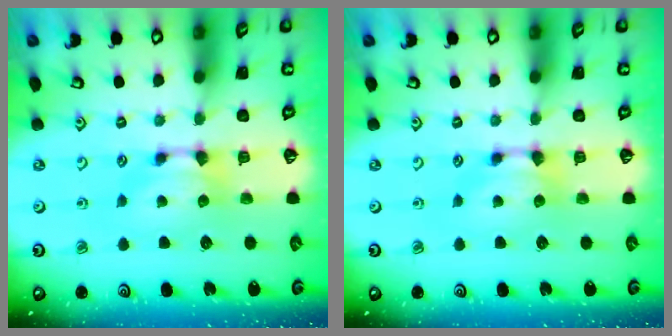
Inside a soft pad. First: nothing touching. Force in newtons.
{"total": 0.0}